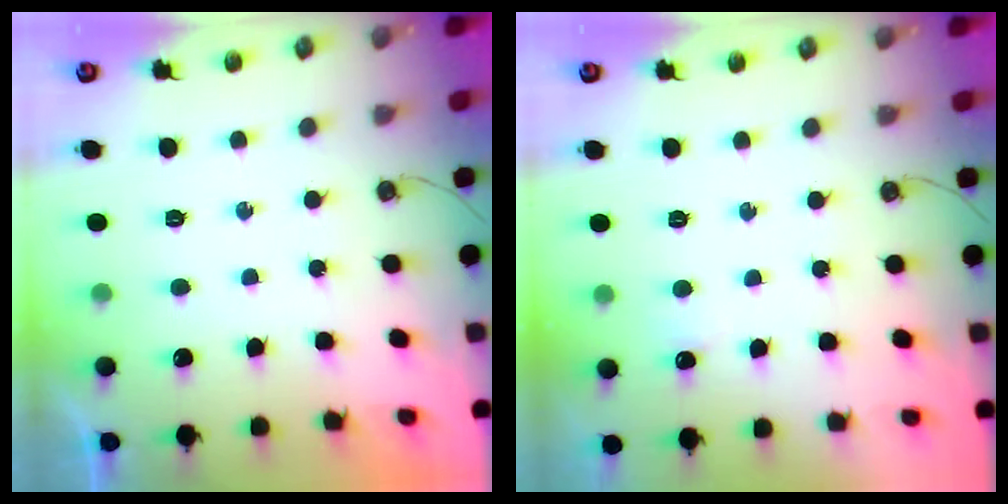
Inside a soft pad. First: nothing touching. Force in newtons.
{"total": 2.8, "press": 2.7, "slide": 0.6}